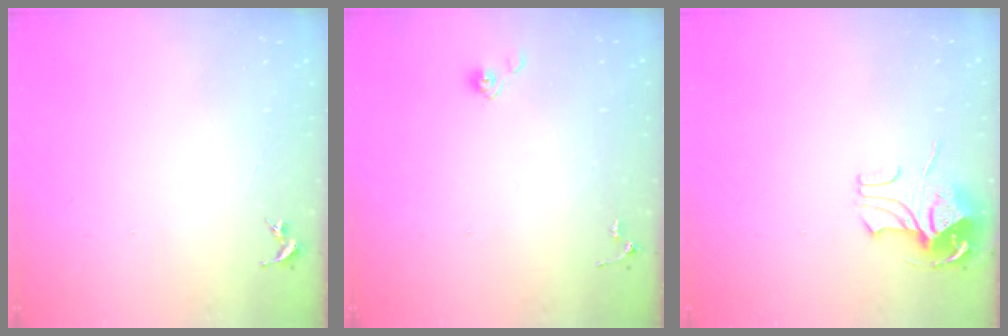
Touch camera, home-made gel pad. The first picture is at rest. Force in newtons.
{"total": 3.3, "press": 3.3, "slide": 0.4}
{"total": 8.5, "press": 8.4, "slide": 0.8}